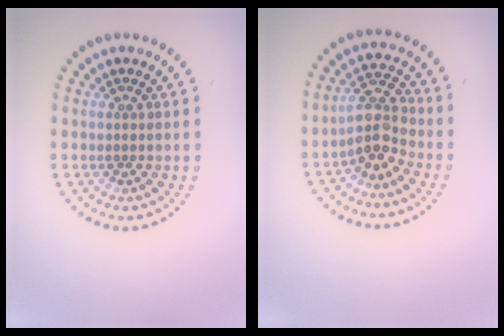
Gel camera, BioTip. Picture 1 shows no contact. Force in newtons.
{"total": 3.4, "press": 2.8, "slide": 1.8}